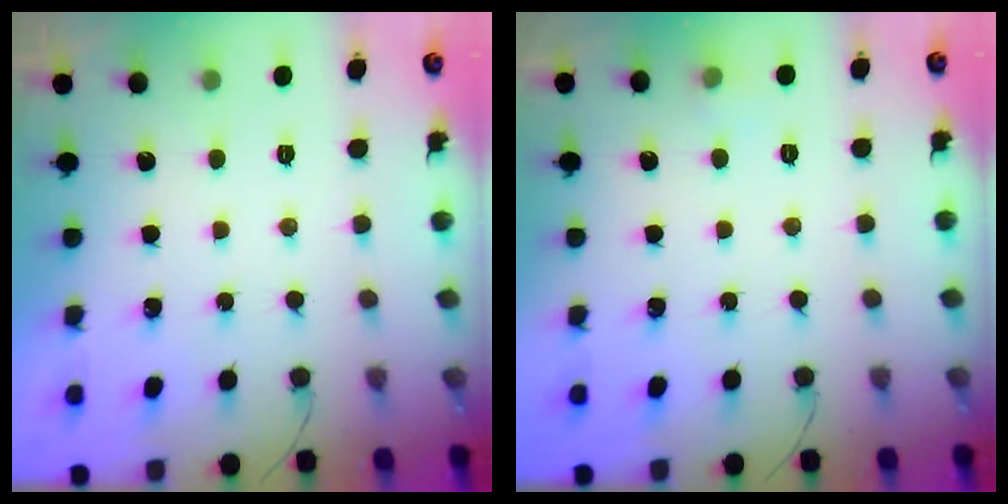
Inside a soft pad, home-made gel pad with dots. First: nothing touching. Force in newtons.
{"total": 7.8, "press": 3.4, "slide": 7.0}